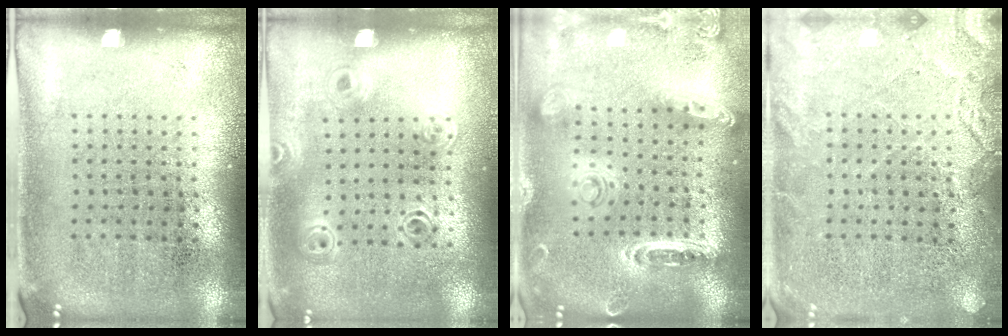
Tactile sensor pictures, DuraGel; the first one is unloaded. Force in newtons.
{"total": 1.1, "press": 1.1, "slide": 0.2}
{"total": 1.4, "press": 1.4, "slide": 0.1}
{"total": 3.5, "press": 3.4, "slide": 0.5}